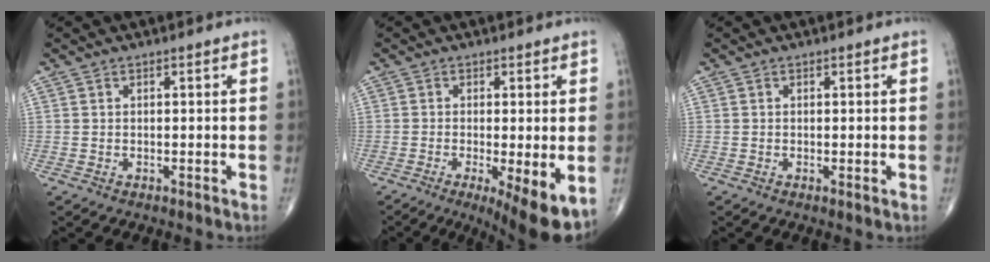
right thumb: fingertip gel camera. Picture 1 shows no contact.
{"total": 10.0, "force": [-3.6, 2.4, 9.1], "torque": [-0.135, -0.022, -0.052]}
{"total": 0.5, "force": [0.0, 0.1, 0.5], "torque": [-0.015, -0.003, -0.003]}